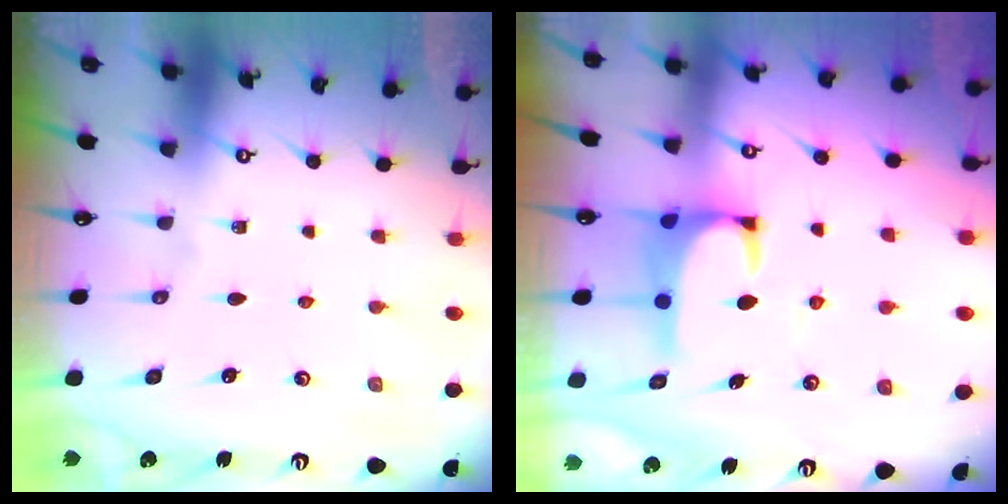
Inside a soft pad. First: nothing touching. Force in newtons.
{"total": 2.5, "press": 2.4, "slide": 0.8}